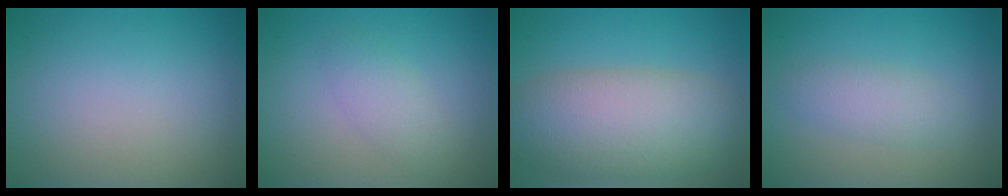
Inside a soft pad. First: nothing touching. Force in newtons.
{"total": 2.1, "press": 2.1, "slide": 0.0}
{"total": 8.9, "press": 8.9, "slide": 0.4}
{"total": 2.4, "press": 2.4, "slide": 0.1}